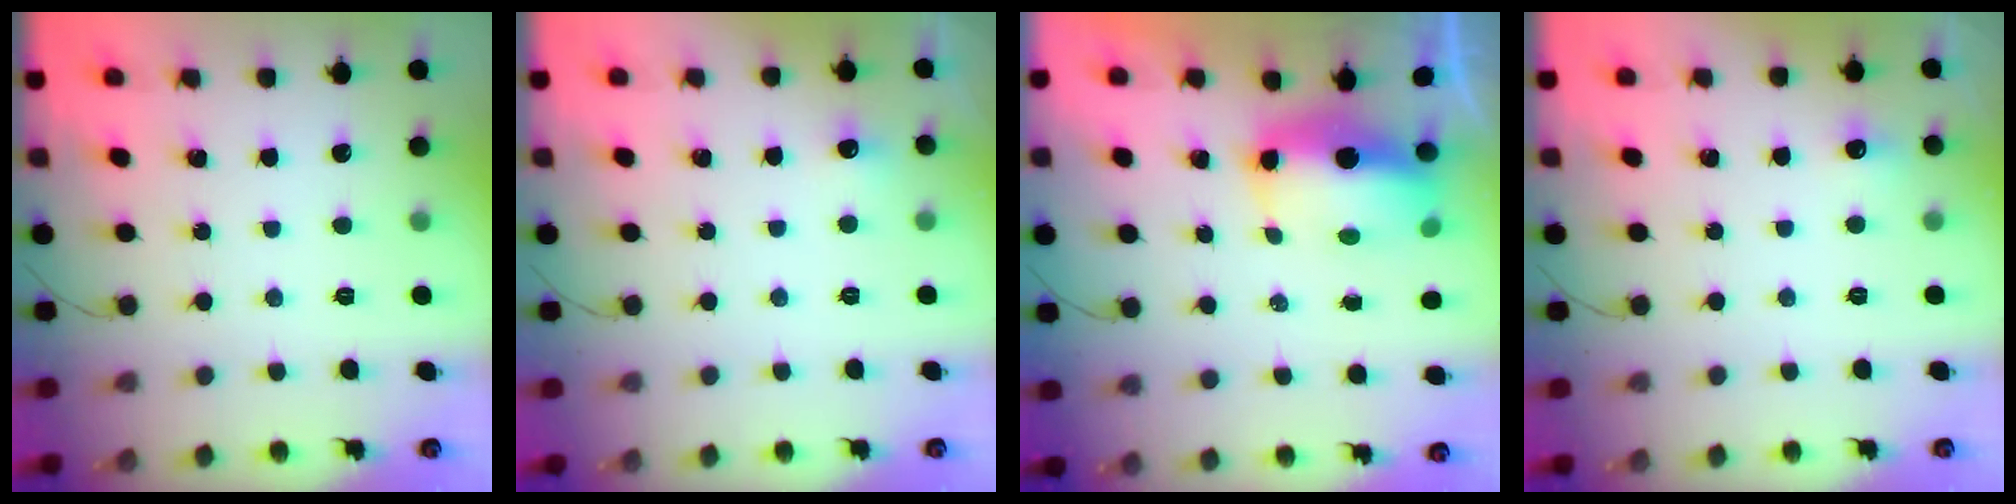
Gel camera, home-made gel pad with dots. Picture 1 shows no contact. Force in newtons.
{"total": 4.7, "press": 4.5, "slide": 1.3}
{"total": 9.2, "press": 9.1, "slide": 1.0}
{"total": 4.9, "press": 4.7, "slide": 1.3}